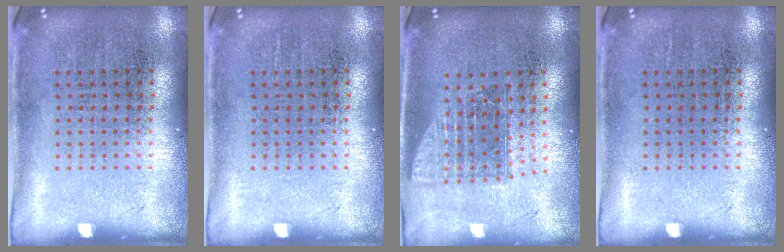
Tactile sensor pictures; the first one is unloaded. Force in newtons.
{"total": 0.0}
{"total": 1.6, "press": 1.2, "slide": 0.9}
{"total": 0.0}